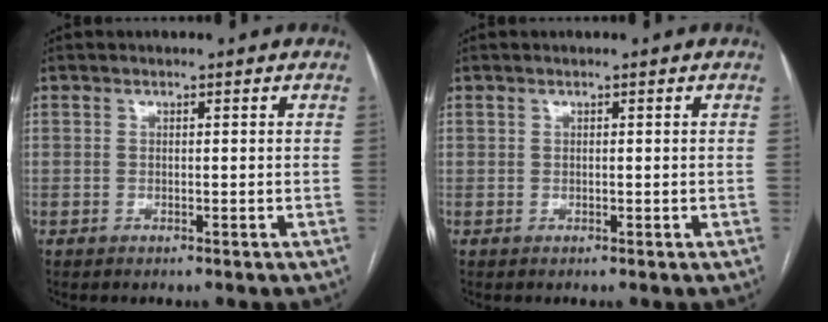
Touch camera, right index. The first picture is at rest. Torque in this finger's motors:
{"motor_torque": [0.00, 0.00, 0.00, 0.00]}